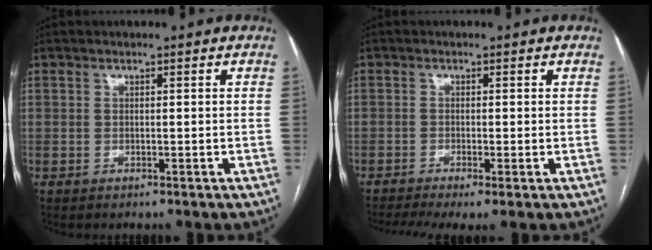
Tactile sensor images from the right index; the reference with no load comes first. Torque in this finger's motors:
{"motor_torque": [0.27, -0.05, -0.06, 0.01]}